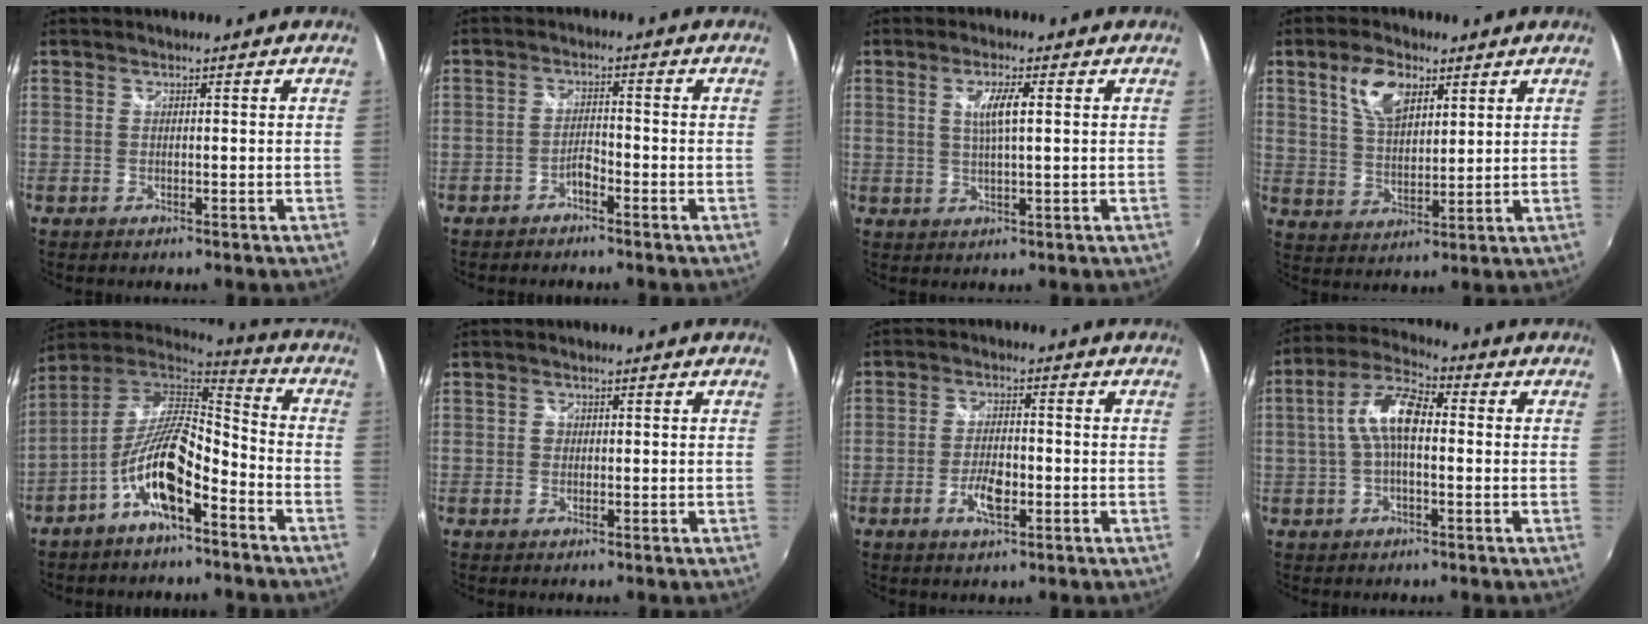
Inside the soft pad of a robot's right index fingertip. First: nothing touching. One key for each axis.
{"total": 2.2, "fx": -1.9, "fy": 0.7, "fz": 1.1, "tx": -0.023, "ty": 0.007, "tz": -0.032}
{"total": 4.3, "fx": 1.0, "fy": 0.6, "fz": 4.2, "tx": -0.078, "ty": -0.002, "tz": 0.018}
{"total": 8.6, "fx": 4.4, "fy": 4.4, "fz": 6.0, "tx": -0.113, "ty": 0.013, "tz": 0.085}
{"total": 14.0, "fx": -6.7, "fy": 4.6, "fz": 11.4, "tx": -0.226, "ty": 0.004, "tz": -0.125}
{"total": 1.1, "fx": -0.1, "fy": 1.0, "fz": 0.2, "tx": 0.000, "ty": 0.000, "tz": -0.005}
{"total": 5.6, "fx": -2.1, "fy": 2.3, "fz": 4.7, "tx": -0.097, "ty": 0.001, "tz": -0.035}
{"total": 8.9, "fx": 0.1, "fy": 3.6, "fz": 8.1, "tx": -0.169, "ty": 0.023, "tz": -0.003}